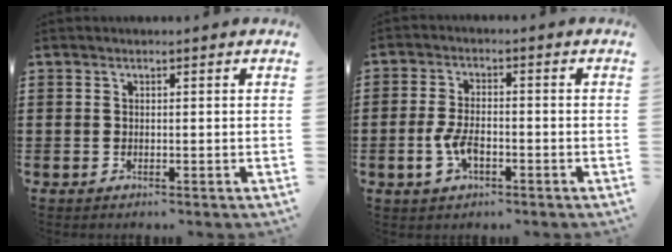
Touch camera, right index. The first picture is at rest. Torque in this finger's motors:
{"motor_torque": [1.19, 0.94, 0.17, 0.08]}